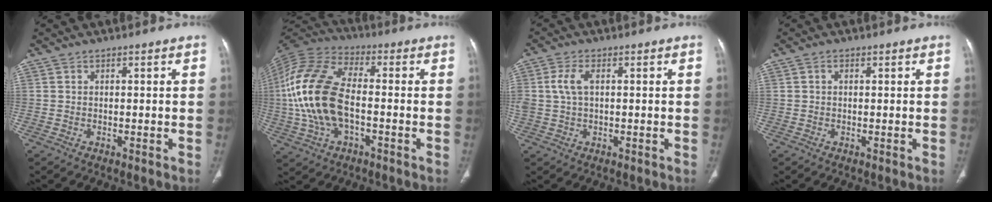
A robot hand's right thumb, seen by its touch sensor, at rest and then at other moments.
{"total": 17.6, "force": [-1.8, 9.4, 14.8], "torque": [-0.320, 0.025, -0.035]}
{"total": 4.8, "force": [0.8, 2.5, 4.0], "torque": [-0.099, 0.008, 0.014]}
{"total": 0.8, "force": [0.2, 0.5, 0.5], "torque": [-0.008, 0.003, 0.003]}